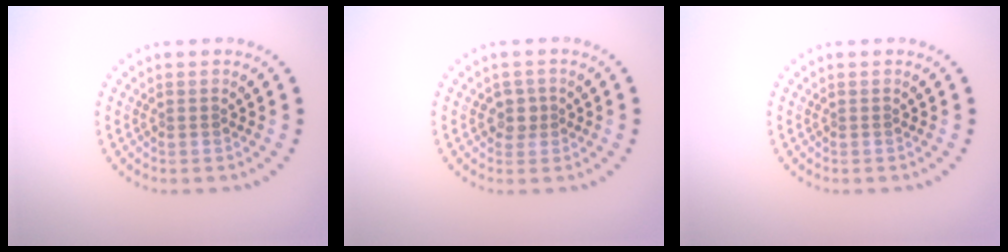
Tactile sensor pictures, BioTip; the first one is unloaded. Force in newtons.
{"total": 1.7, "press": 1.4, "slide": 1.0}
{"total": 0.0}